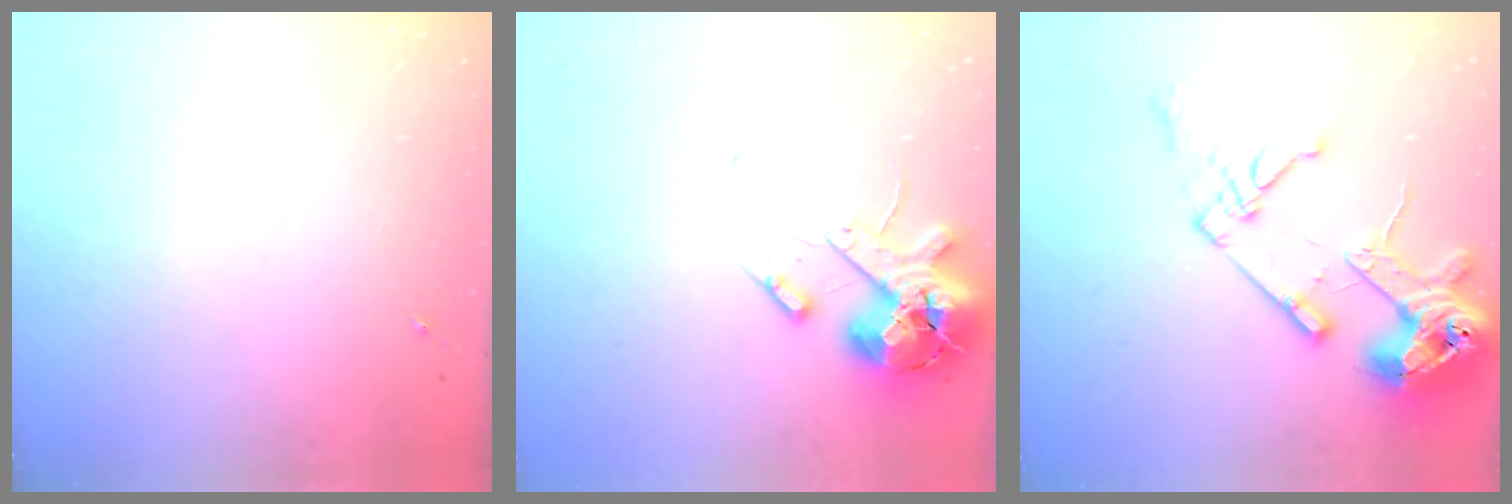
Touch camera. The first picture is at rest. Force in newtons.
{"total": 14.6, "press": 14.4, "slide": 2.4}
{"total": 18.6, "press": 18.4, "slide": 2.2}